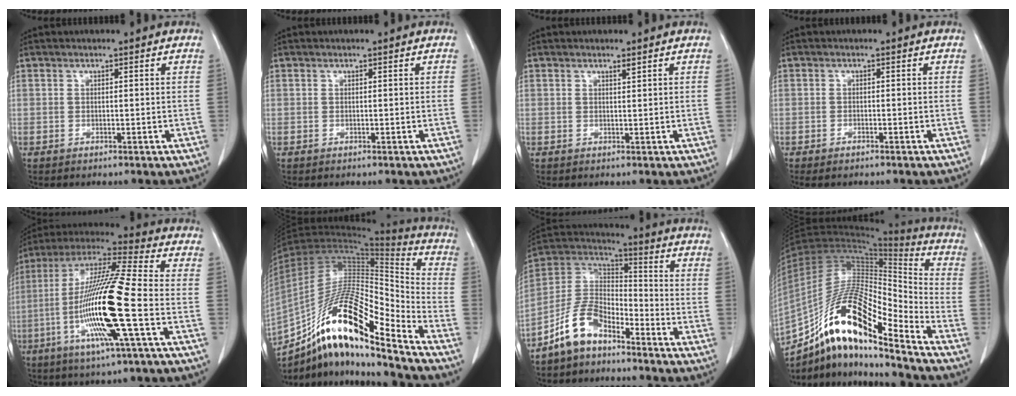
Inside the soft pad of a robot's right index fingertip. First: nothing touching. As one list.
[{"total": 0.0}, {"total": 0.7, "force": [0.6, 0.0, 0.4], "torque": [-0.010, -0.005, 0.010]}, {"total": 1.2, "force": [-1.0, 0.2, 0.7], "torque": [-0.012, -0.002, -0.014]}, {"total": 18.5, "force": [-4.7, 0.2, 17.9], "torque": [-0.360, -0.011, -0.094]}, {"total": 22.7, "force": [-14.9, 3.5, 16.7], "torque": [-0.303, -0.003, -0.266]}, {"total": 9.7, "force": [-7.0, 4.6, 4.9], "torque": [-0.111, 0.025, -0.142]}, {"total": 22.1, "force": [-14.1, 4.3, 16.5], "torque": [-0.325, 0.000, -0.250]}]